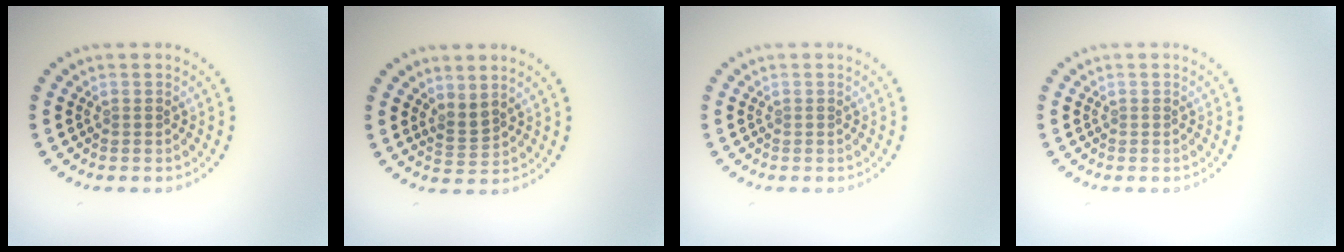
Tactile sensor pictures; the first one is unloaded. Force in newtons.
{"total": 1.9, "press": 1.4, "slide": 1.3}
{"total": 0.0}
{"total": 0.0}